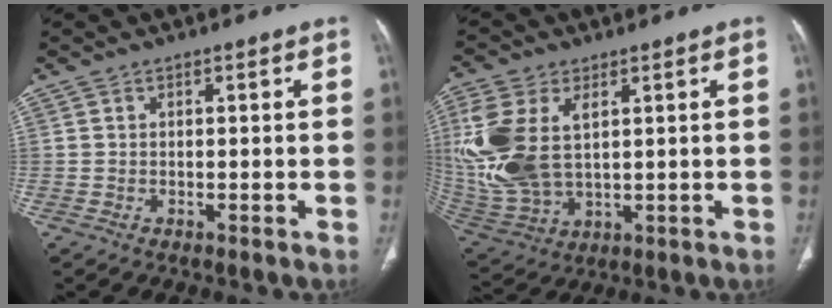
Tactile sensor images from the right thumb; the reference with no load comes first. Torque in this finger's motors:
{"motor_torque": [1.00, 1.08, 1.21, 1.15, 0.24]}